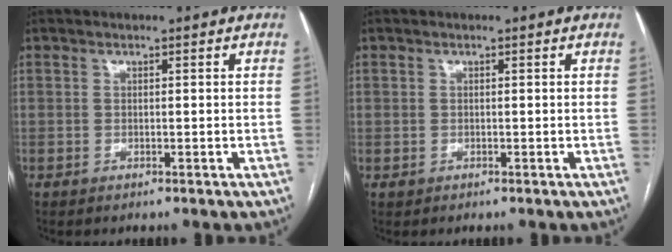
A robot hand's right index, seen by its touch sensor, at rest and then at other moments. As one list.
[{"total": 0.7, "force": [0.0, 0.7, 0.0], "torque": [0.001, 0.004, 0.000]}]